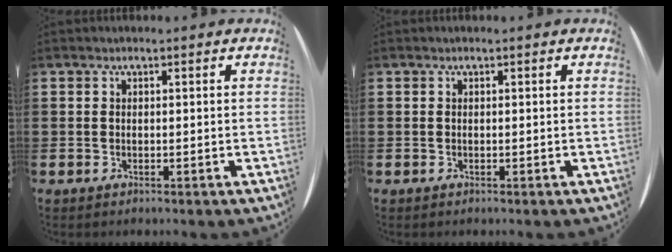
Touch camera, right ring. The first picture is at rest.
{"total": 0.0}